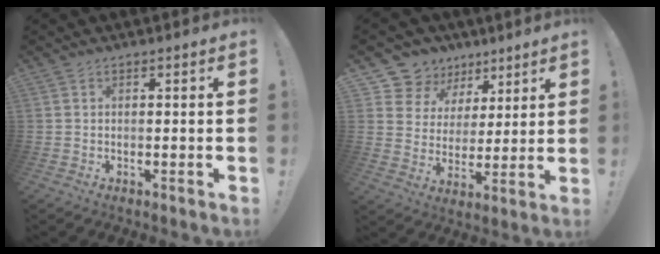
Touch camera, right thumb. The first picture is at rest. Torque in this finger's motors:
{"motor_torque": [-0.47, 0.52, -0.37, 0.39, 0.07]}